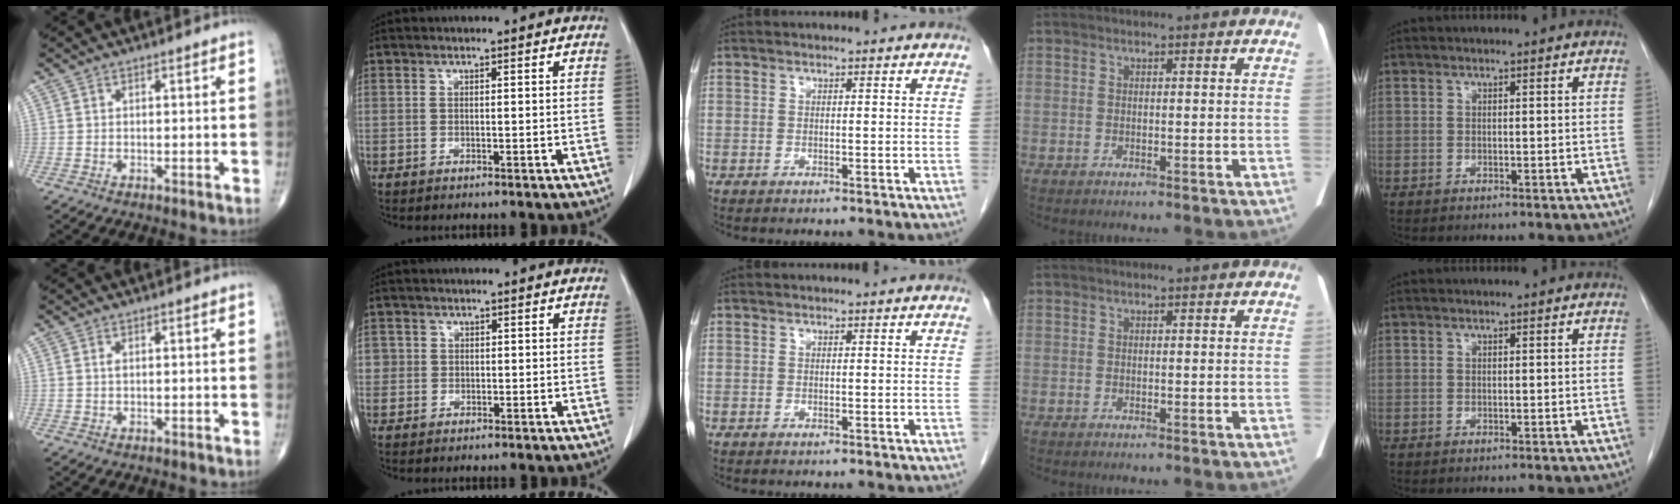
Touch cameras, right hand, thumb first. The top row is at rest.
{"thumb": {"total": 0.7, "force": [0.2, 0.3, 0.6], "torque": [-0.013, 0.003, 0.003]}, "index": {"total": 1.7, "force": [0.1, 1.7, 0.1], "torque": [0.014, 0.005, -0.002]}}